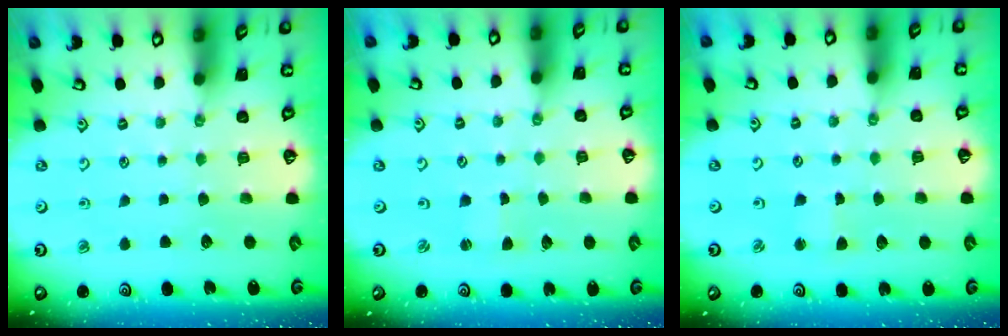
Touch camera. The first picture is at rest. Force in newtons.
{"total": 0.0}
{"total": 1.8, "press": 1.8, "slide": 0.4}